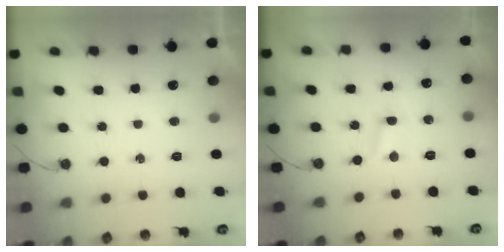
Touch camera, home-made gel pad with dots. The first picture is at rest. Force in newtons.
{"total": 2.0, "press": 2.0, "slide": 0.3}